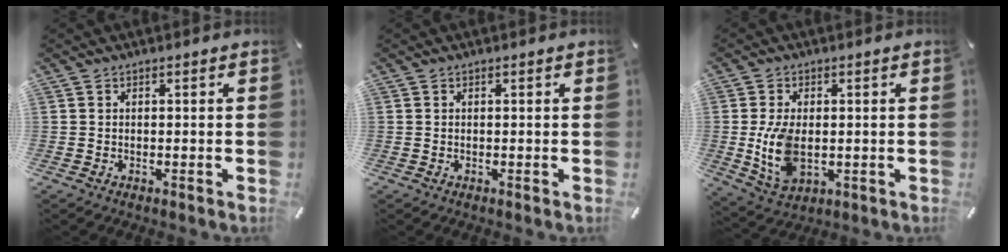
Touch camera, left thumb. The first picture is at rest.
{"total": 0.0}
{"total": 9.7, "force": [-0.4, 6.2, 7.5], "torque": [-0.173, -0.009, -0.010]}